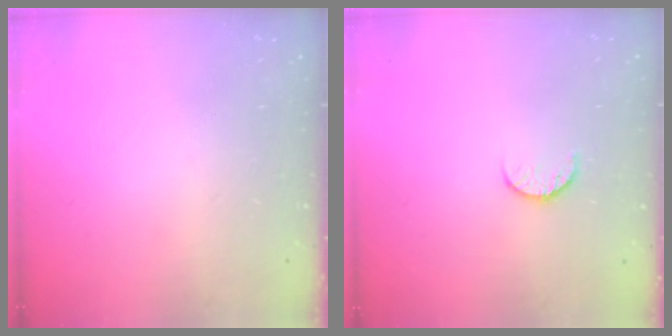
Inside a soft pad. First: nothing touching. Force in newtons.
{"total": 6.7, "press": 6.6, "slide": 0.7}